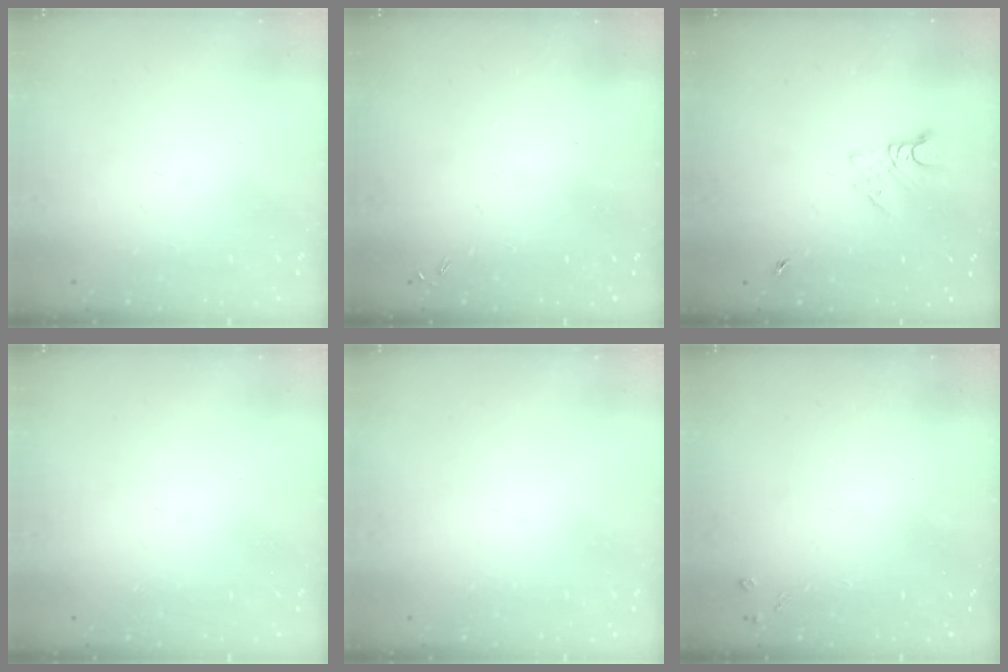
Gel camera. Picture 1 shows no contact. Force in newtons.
{"total": 0.0}
{"total": 5.1, "press": 5.1, "slide": 0.5}
{"total": 0.0}
{"total": 0.0}
{"total": 2.5, "press": 2.5, "slide": 0.5}